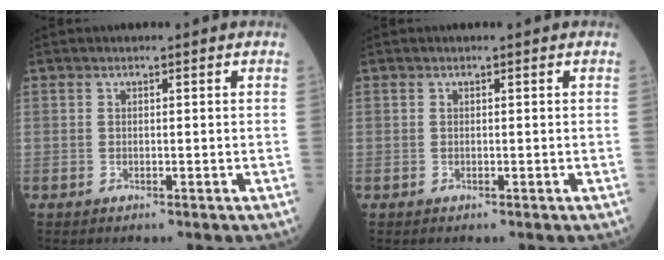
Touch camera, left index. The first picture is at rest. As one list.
[{"total": 0.0}]